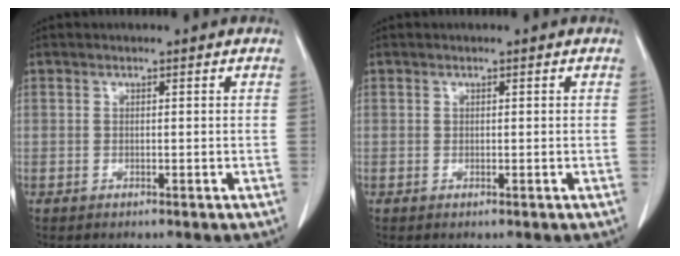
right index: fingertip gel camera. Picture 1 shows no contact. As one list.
[{"total": 0.0}]